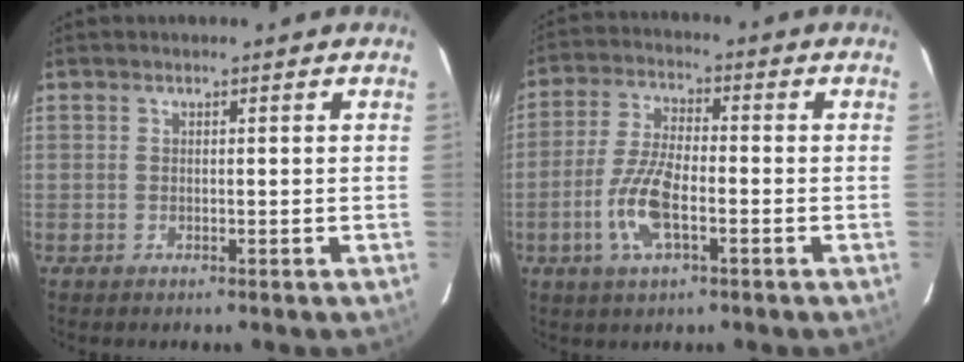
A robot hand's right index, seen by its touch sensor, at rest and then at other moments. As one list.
[{"total": 9.4, "force": [-3.4, 3.3, 8.1], "torque": [-0.174, 0.000, -0.067]}]